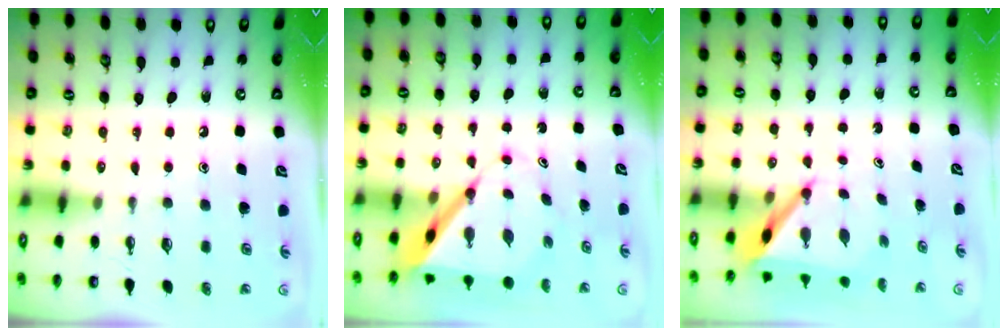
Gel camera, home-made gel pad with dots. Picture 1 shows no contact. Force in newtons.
{"total": 7.5, "press": 7.4, "slide": 0.6}
{"total": 4.9, "press": 4.9, "slide": 0.2}